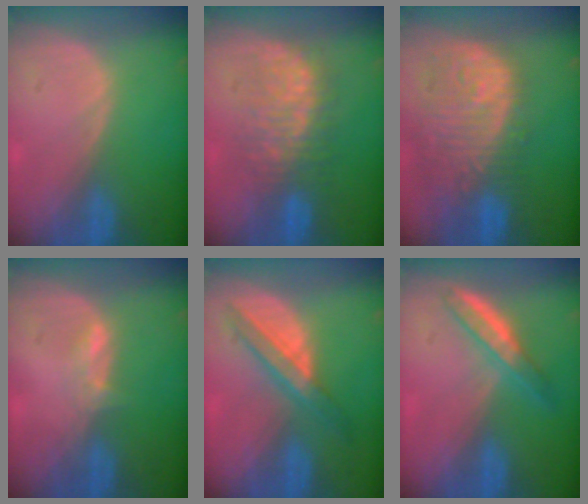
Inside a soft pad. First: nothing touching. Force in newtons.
{"total": 7.8, "press": 7.8, "slide": 0.4}
{"total": 13.3, "press": 11.2, "slide": 7.1}
{"total": 1.7, "press": 1.7, "slide": 0.6}
{"total": 5.7, "press": 5.6, "slide": 1.3}
{"total": 4.9, "press": 4.5, "slide": 2.0}